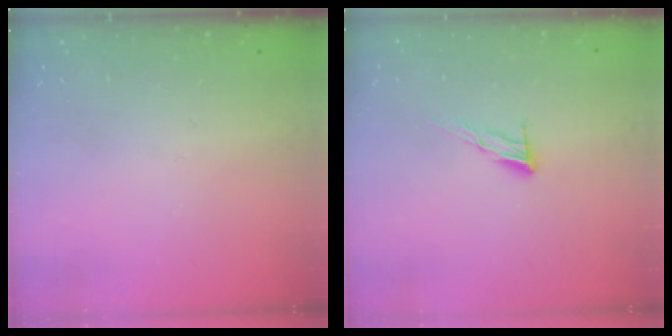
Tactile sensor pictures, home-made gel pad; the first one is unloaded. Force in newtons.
{"total": 7.2, "press": 7.2, "slide": 0.4}